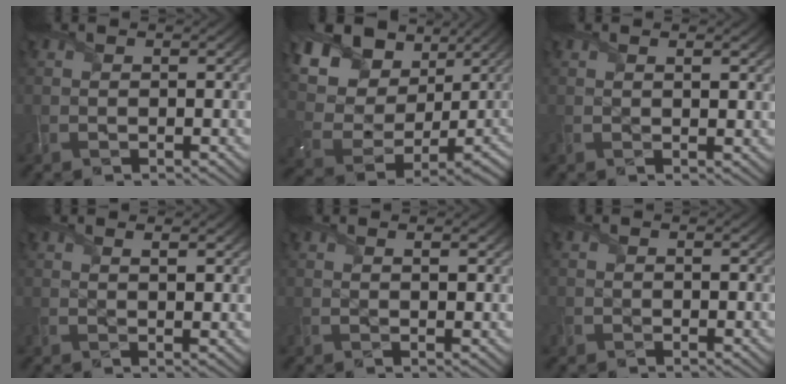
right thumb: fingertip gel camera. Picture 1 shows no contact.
{"total": 16.6, "force": [8.7, 11.3, 8.5], "torque": [-0.222, 0.033, 0.172]}
{"total": 1.3, "force": [0.7, 0.1, 1.1], "torque": [-0.022, -0.002, 0.015]}
{"total": 2.1, "force": [1.2, 0.3, 1.7], "torque": [-0.032, -0.004, 0.024]}
{"total": 1.7, "force": [0.9, 0.2, 1.4], "torque": [-0.026, -0.003, 0.019]}
{"total": 0.6, "force": [-0.1, 0.6, 0.2], "torque": [-0.005, -0.006, 0.002]}